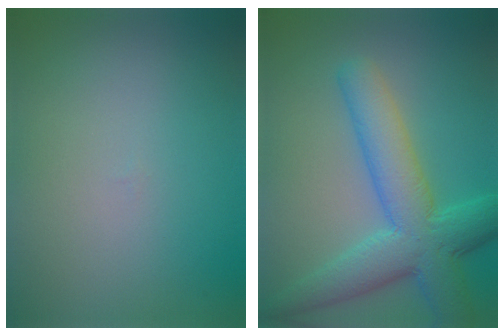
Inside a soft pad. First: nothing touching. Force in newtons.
{"total": 7.5, "press": 7.5, "slide": 0.1}